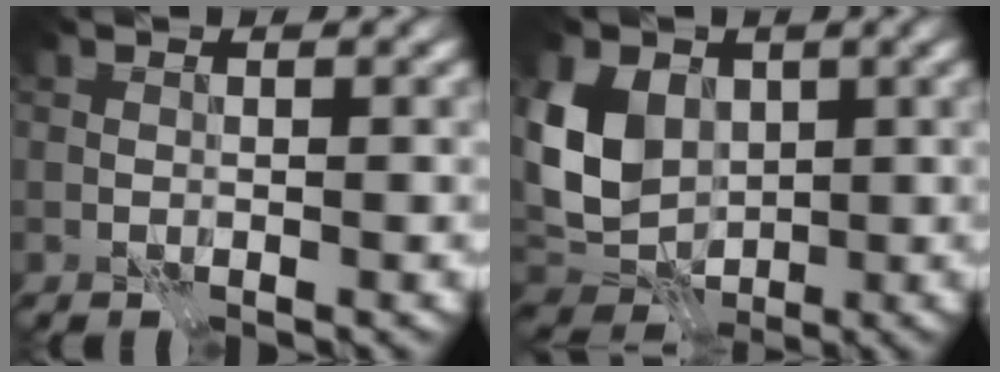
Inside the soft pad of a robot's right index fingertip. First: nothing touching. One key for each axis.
{"total": 7.3, "fx": 1.2, "fy": 5.7, "fz": 4.4, "tx": -0.109, "ty": 0.001, "tz": 0.016}